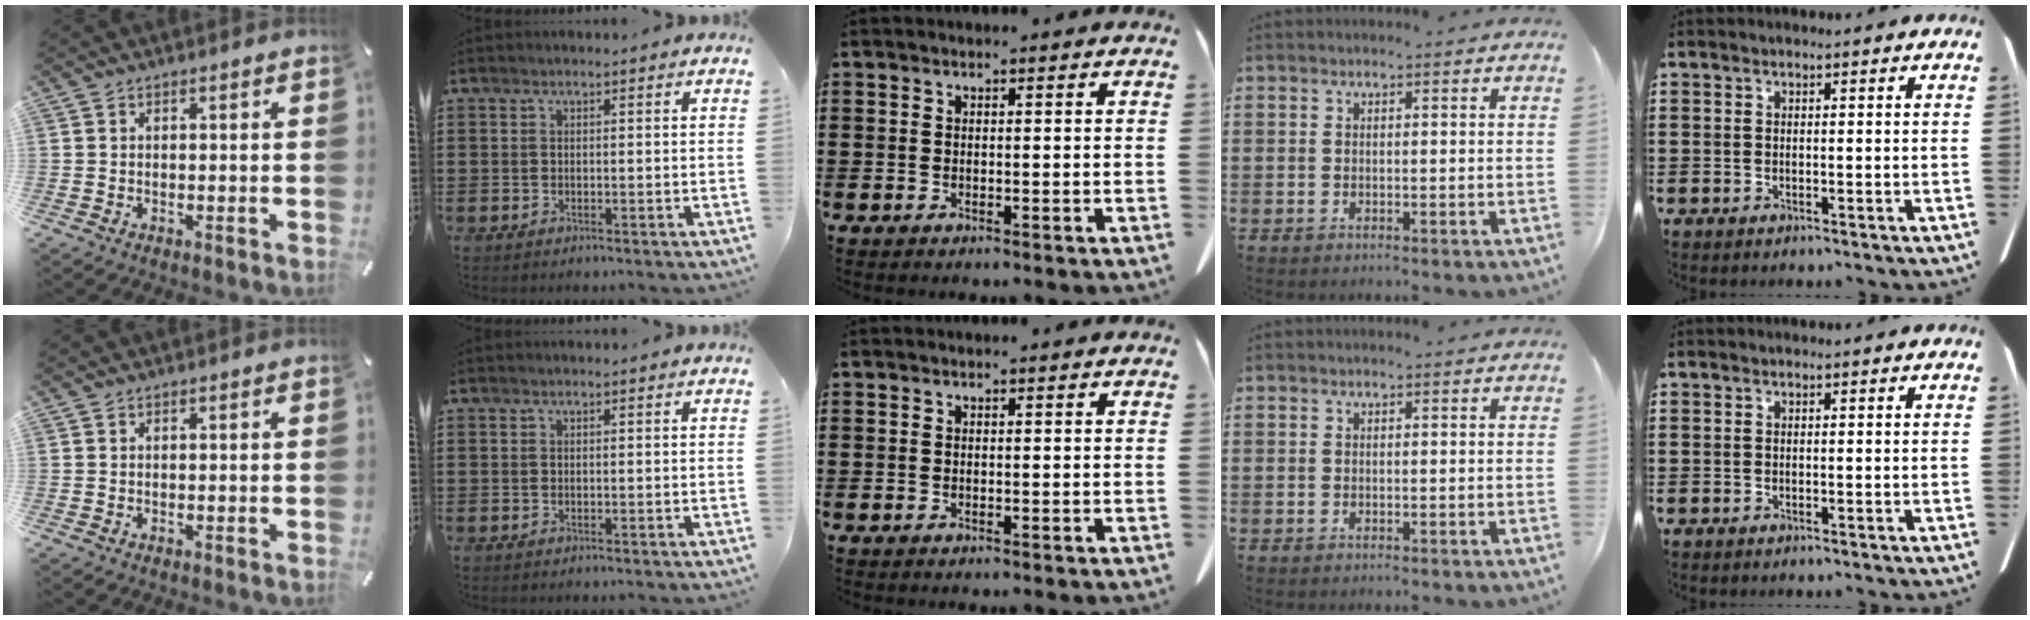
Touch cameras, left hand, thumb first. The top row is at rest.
{}